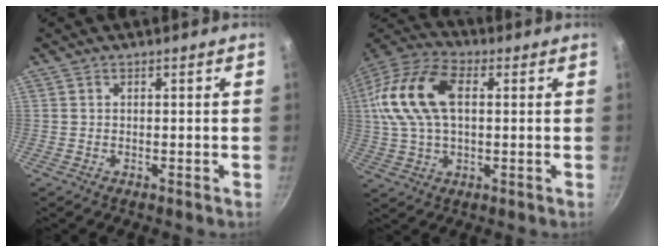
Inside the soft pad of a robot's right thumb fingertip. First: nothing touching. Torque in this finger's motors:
{"motor_torque": [1.25, 3.75, 1.32, -0.45, 0.20]}